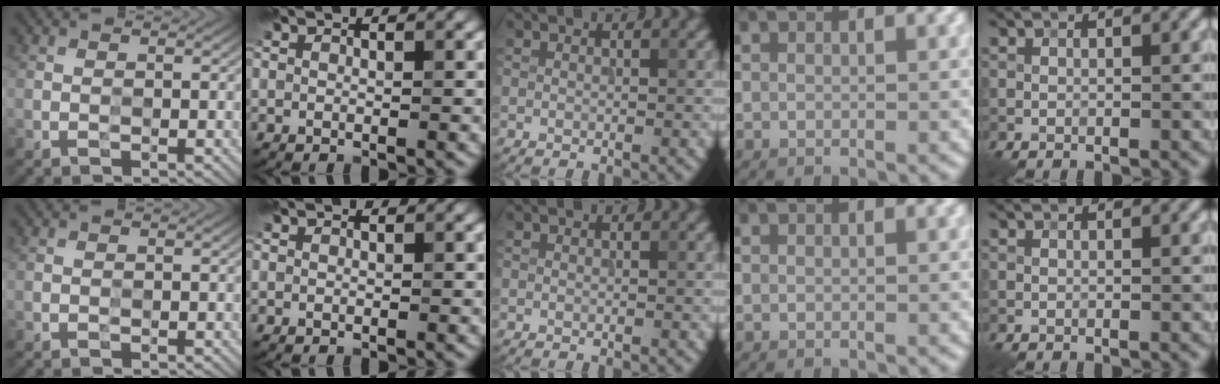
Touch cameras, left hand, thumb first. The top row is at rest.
{}